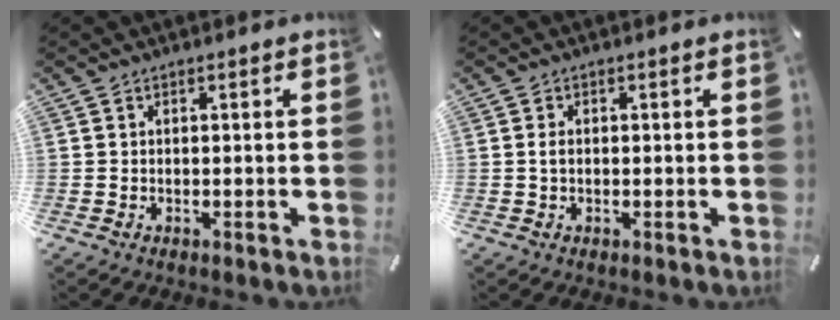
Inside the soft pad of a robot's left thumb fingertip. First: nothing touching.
{"total": 1.3, "force": [-0.1, 0.8, 1.0], "torque": [-0.021, 0.003, -0.003]}